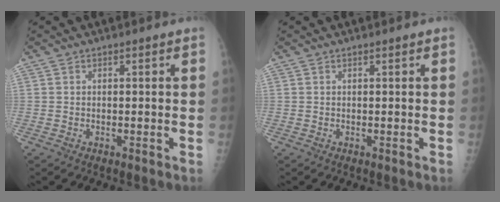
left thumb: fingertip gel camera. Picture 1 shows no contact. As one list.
[{"total": 0.0}]